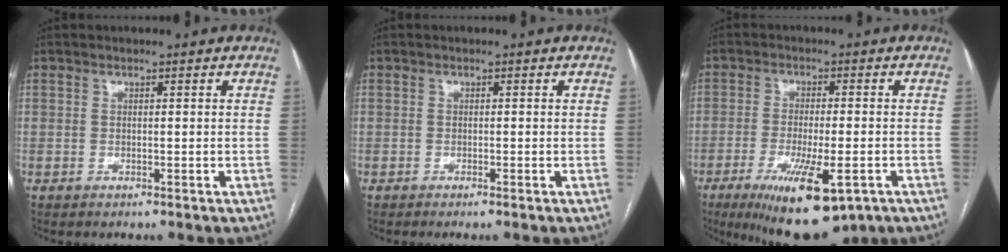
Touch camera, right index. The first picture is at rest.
{"total": 0.7, "force": [-0.5, -0.1, 0.5], "torque": [-0.011, 0.000, -0.007]}
{"total": 13.4, "force": [-7.1, 3.3, 10.9], "torque": [-0.175, -0.028, -0.103]}